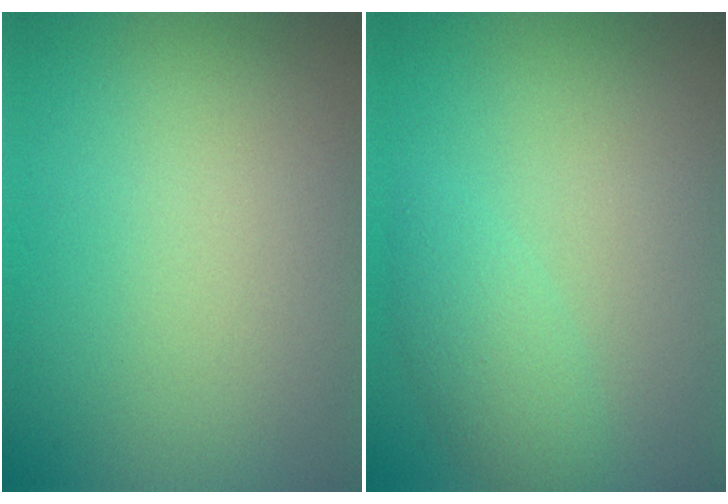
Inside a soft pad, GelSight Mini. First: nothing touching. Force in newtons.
{"total": 2.2, "press": 2.2, "slide": 0.2}